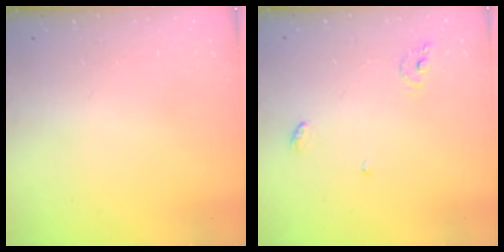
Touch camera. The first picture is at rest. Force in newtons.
{"total": 6.2, "press": 6.2, "slide": 0.2}